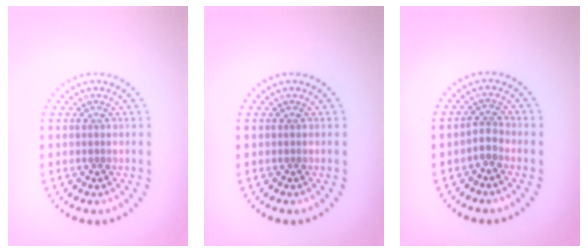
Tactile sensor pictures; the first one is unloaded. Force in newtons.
{"total": 0.0}
{"total": 1.6, "press": 1.1, "slide": 1.1}